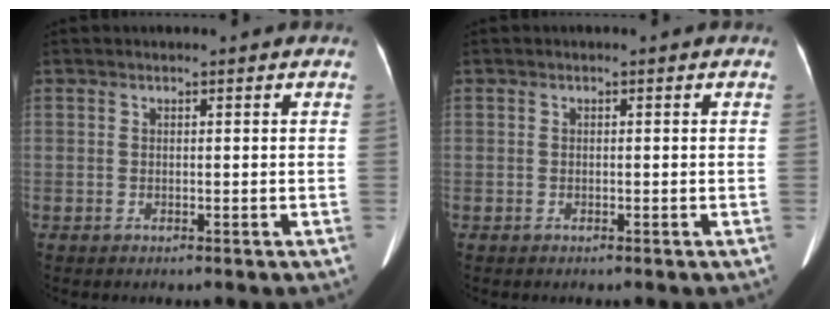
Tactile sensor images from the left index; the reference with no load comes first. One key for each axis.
{"total": 0.0}